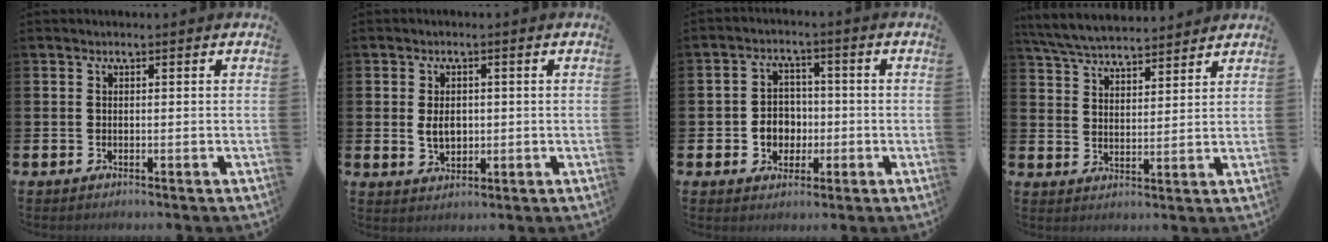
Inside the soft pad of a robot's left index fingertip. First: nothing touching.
{"total": 3.3, "force": [0.2, 2.2, 2.4], "torque": [-0.029, 0.002, -0.002]}
{"total": 4.2, "force": [-0.6, 3.9, 1.5], "torque": [-0.021, 0.000, -0.020]}
{"total": 6.3, "force": [6.1, 0.8, 1.1], "torque": [-0.045, -0.032, 0.110]}